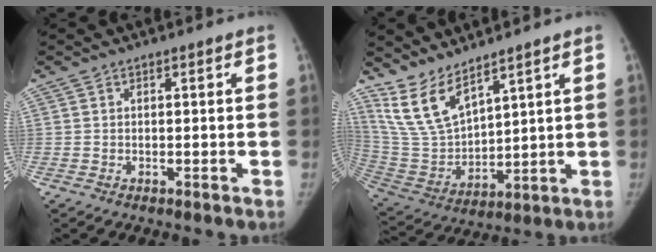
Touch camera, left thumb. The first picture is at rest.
{"total": 11.3, "force": [8.8, 3.9, 6.0], "torque": [-0.108, -0.054, 0.200]}